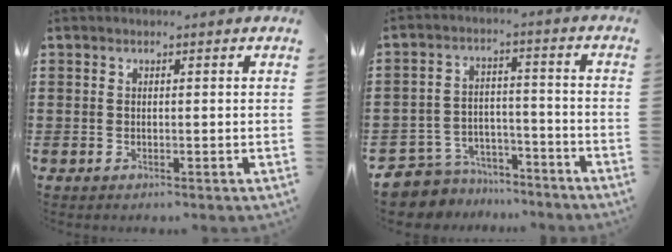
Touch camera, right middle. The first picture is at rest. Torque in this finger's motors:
{"motor_torque": [0.11, 0.25, 0.11, 0.00]}